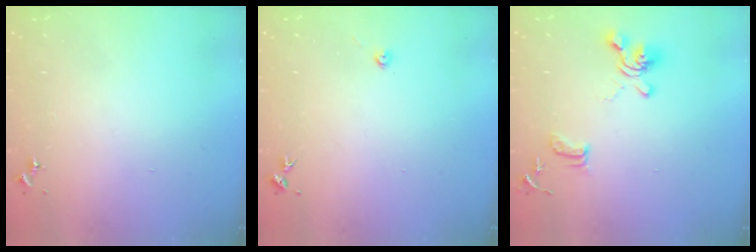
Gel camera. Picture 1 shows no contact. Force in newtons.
{"total": 2.2, "press": 2.2, "slide": 0.3}
{"total": 13.0, "press": 12.9, "slide": 1.6}